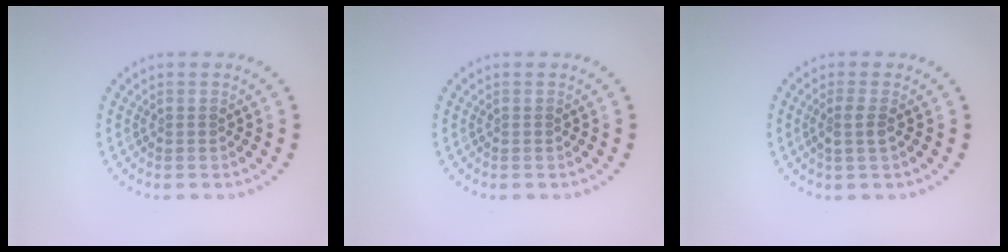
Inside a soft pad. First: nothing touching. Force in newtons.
{"total": 0.0}
{"total": 1.5, "press": 1.2, "slide": 0.8}